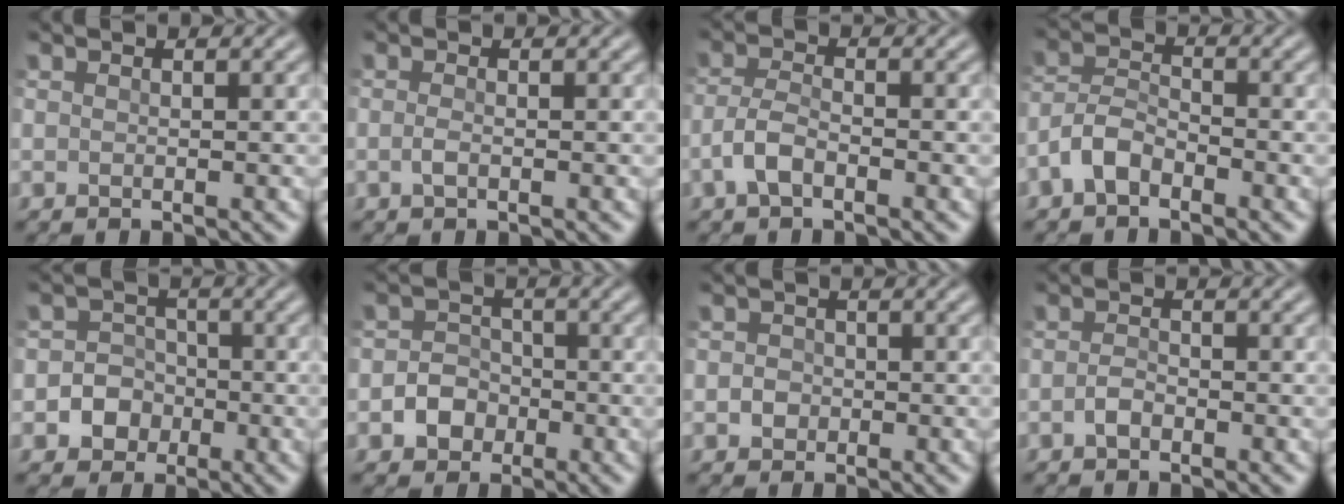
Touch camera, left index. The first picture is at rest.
{"total": 0.6, "force": [-0.1, 0.2, 0.6], "torque": [-0.017, 0.002, -0.004]}
{"total": 2.1, "force": [-1.2, 0.8, 1.5], "torque": [-0.036, 0.009, -0.031]}
{"total": 2.8, "force": [-1.9, 1.4, 1.6], "torque": [-0.033, 0.012, -0.048]}
{"total": 3.5, "force": [-0.9, 3.3, 0.8], "torque": [0.018, 0.012, -0.035]}
{"total": 2.7, "force": [-0.8, 2.4, 0.9], "torque": [0.000, 0.009, -0.023]}
{"total": 1.5, "force": [-0.1, 1.4, 0.4], "torque": [0.009, 0.004, -0.011]}
{"total": 1.0, "force": [-0.5, 0.5, 0.6], "torque": [-0.016, 0.006, -0.013]}